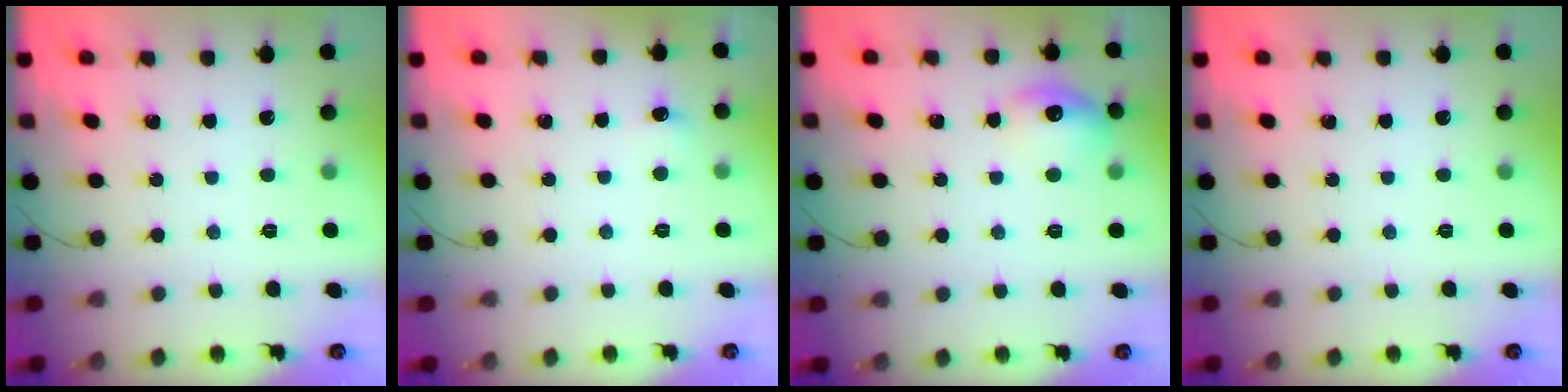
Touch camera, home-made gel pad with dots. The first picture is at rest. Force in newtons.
{"total": 11.1, "press": 3.0, "slide": 10.7}
{"total": 10.0, "press": 10.0, "slide": 0.6}
{"total": 0.0}